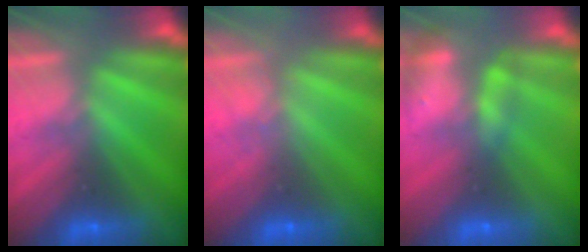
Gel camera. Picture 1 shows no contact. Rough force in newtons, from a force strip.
{"total": 1.8}
{"total": 2.4}